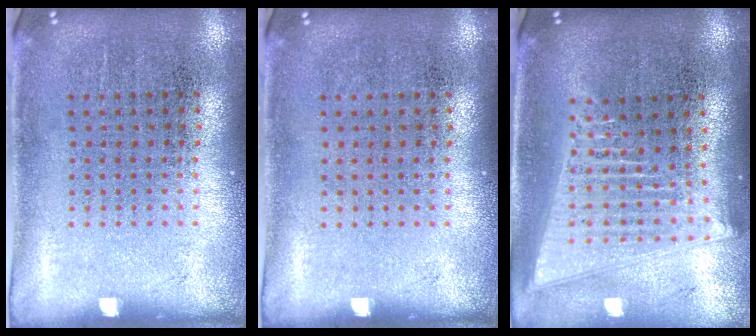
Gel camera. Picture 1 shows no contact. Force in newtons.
{"total": 0.0}
{"total": 2.1, "press": 1.8, "slide": 1.1}